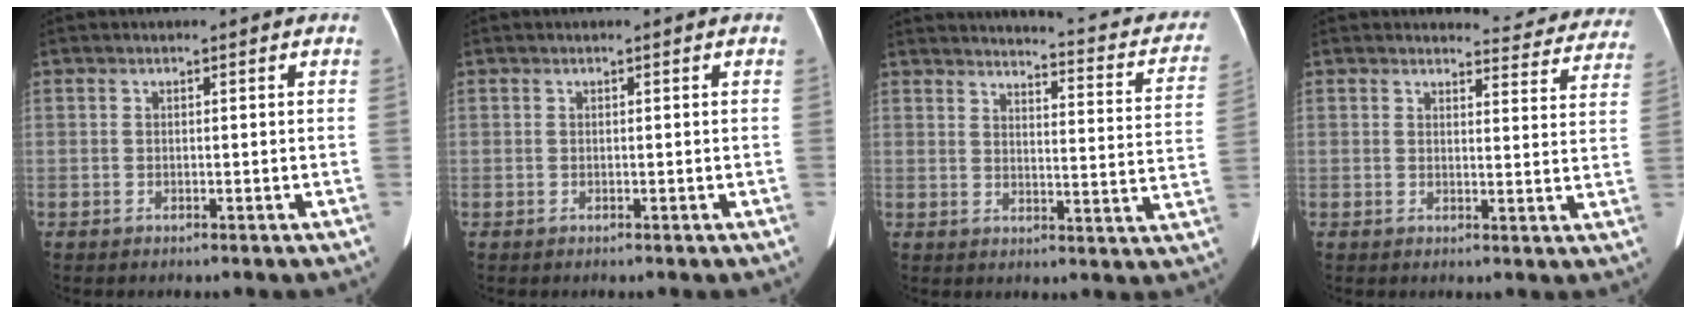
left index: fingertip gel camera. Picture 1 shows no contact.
{"total": 0.0}
{"total": 17.4, "force": [15.4, 3.9, 7.0], "torque": [-0.065, -0.028, 0.154]}
{"total": 10.3, "force": [10.0, 2.4, 0.6], "torque": [0.025, -0.039, 0.083]}